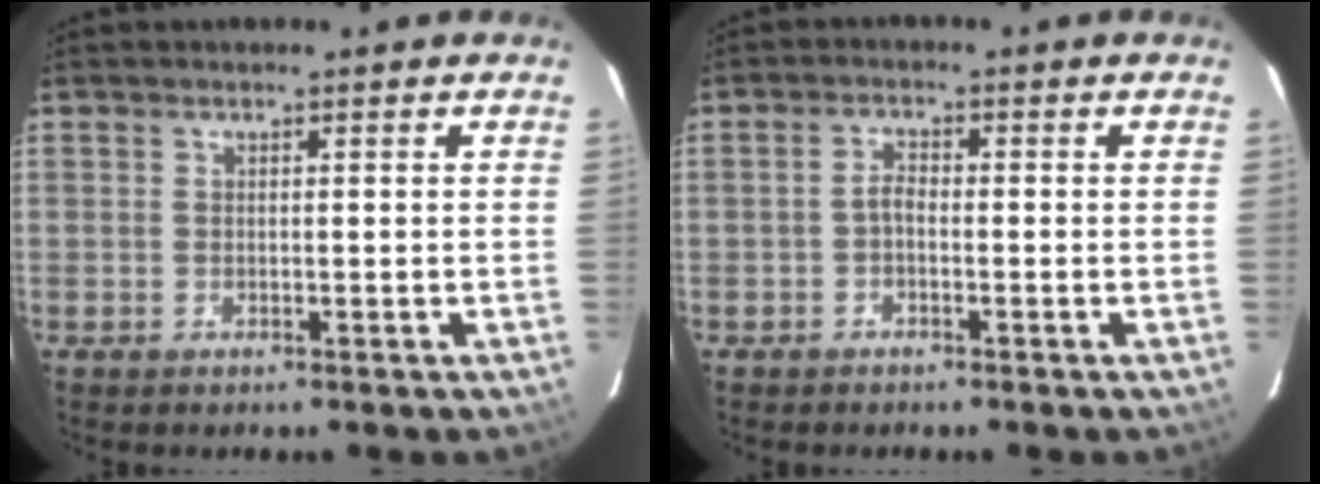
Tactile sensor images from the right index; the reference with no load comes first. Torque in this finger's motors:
{"motor_torque": [0.36, 0.00, 0.16, 0.03]}